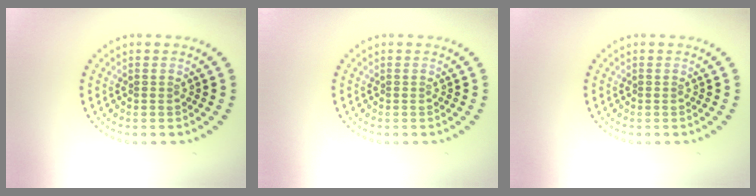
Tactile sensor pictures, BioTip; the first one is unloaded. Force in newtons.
{"total": 0.0}
{"total": 0.0}